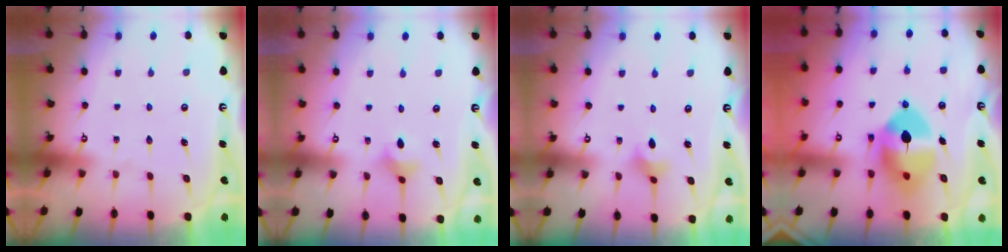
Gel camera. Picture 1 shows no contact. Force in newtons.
{"total": 4.5, "press": 4.5, "slide": 0.6}
{"total": 2.9, "press": 2.8, "slide": 0.8}
{"total": 14.4, "press": 14.2, "slide": 2.2}